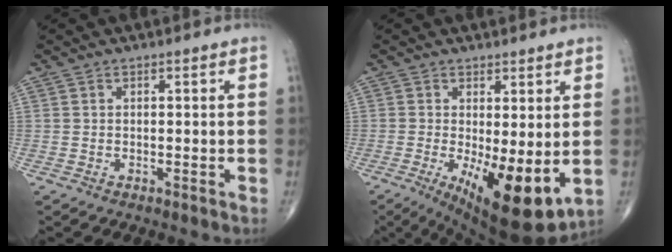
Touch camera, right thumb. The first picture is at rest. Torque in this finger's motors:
{"motor_torque": [2.15, 2.45, 0.91, -0.14, 0.43]}